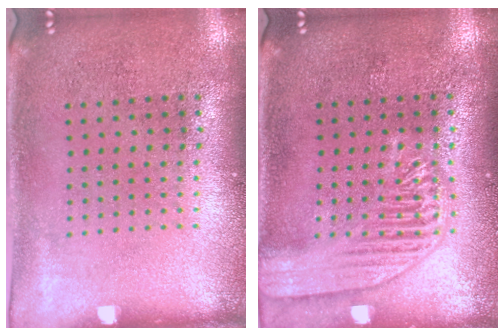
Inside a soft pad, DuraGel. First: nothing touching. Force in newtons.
{"total": 3.2, "press": 3.2, "slide": 0.4}